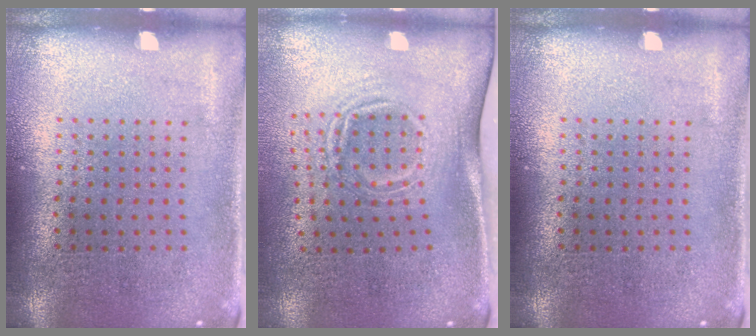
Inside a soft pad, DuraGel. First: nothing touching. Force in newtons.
{"total": 1.7, "press": 1.2, "slide": 1.2}
{"total": 0.0}